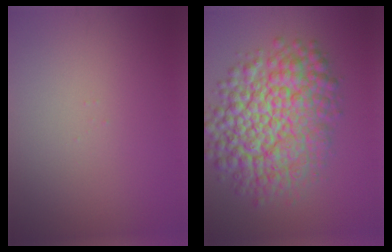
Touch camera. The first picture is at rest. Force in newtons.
{"total": 11.2, "press": 11.2, "slide": 0.3}